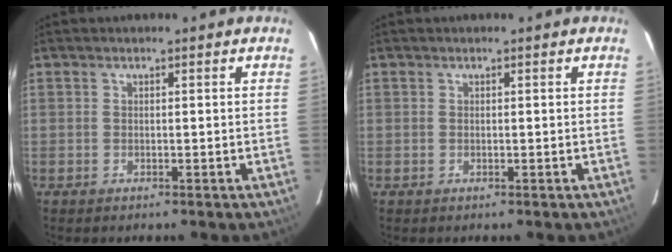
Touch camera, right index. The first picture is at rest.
{"total": 0.0}